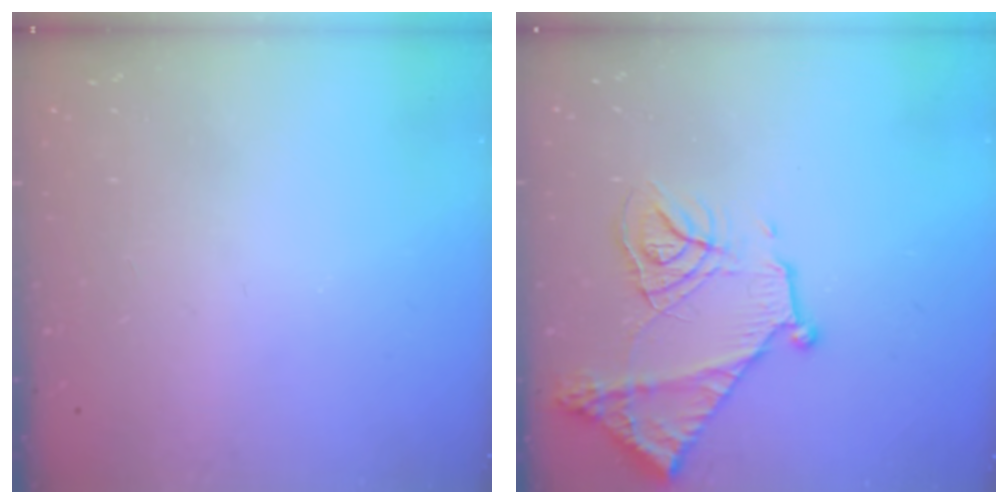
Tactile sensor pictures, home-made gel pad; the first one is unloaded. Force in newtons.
{"total": 18.2, "press": 18.2, "slide": 1.1}